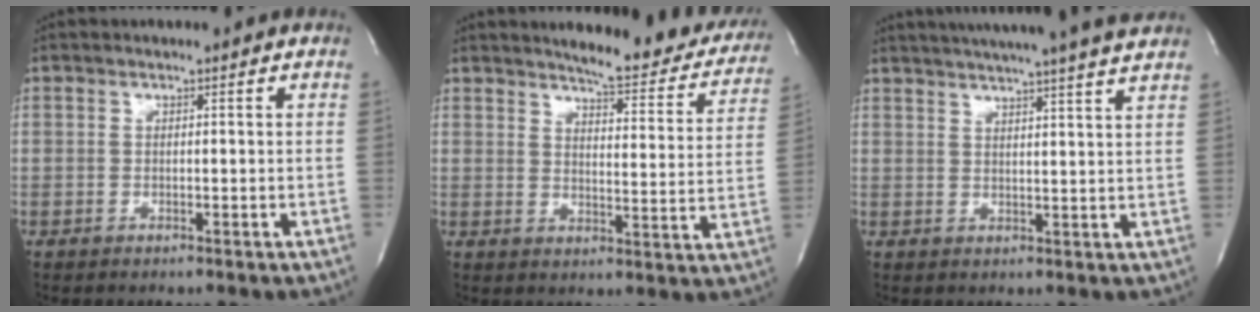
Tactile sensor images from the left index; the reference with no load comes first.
{"total": 15.3, "force": [13.9, 3.0, 5.6], "torque": [-0.050, -0.043, 0.152]}
{"total": 17.9, "force": [15.9, -0.9, 8.1], "torque": [-0.136, -0.005, 0.205]}